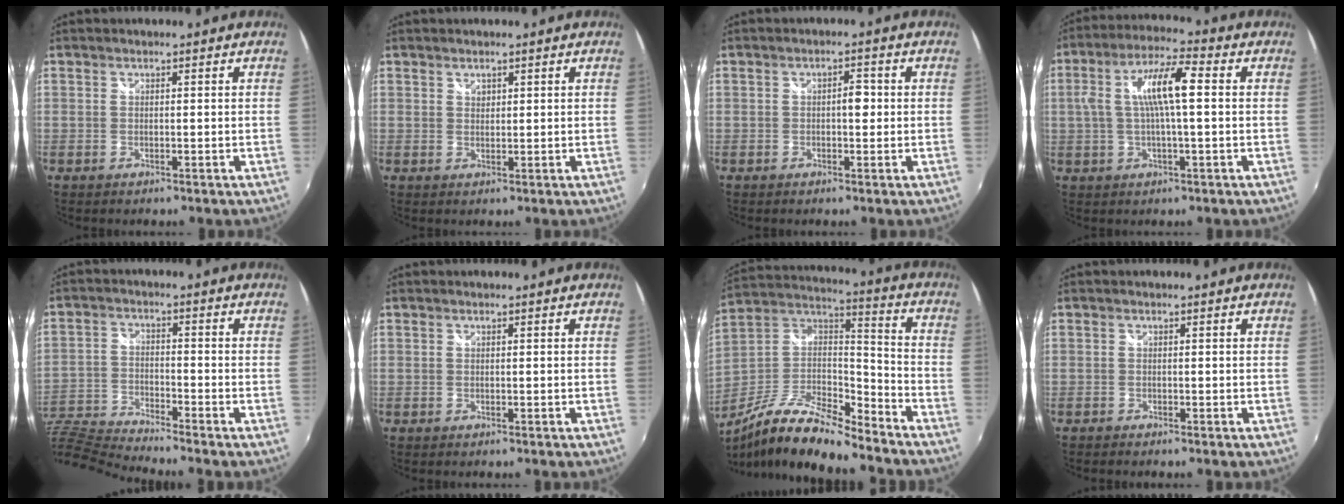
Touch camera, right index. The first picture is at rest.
{"total": 1.1, "force": [0.8, 0.7, 0.3], "torque": [-0.001, 0.001, 0.013]}
{"total": 2.5, "force": [-0.1, 1.2, 2.1], "torque": [-0.033, 0.006, -0.002]}
{"total": 10.0, "force": [0.9, 1.9, 9.8], "torque": [-0.185, 0.014, 0.016]}
{"total": 11.6, "force": [-10.8, 0.9, 4.1], "torque": [-0.112, -0.012, -0.223]}
{"total": 0.0}
{"total": 19.2, "force": [-14.7, 4.2, 11.7], "torque": [-0.231, -0.019, -0.276]}
{"total": 0.8, "force": [-0.8, 0.2, 0.1], "torque": [-0.007, -0.005, -0.018]}